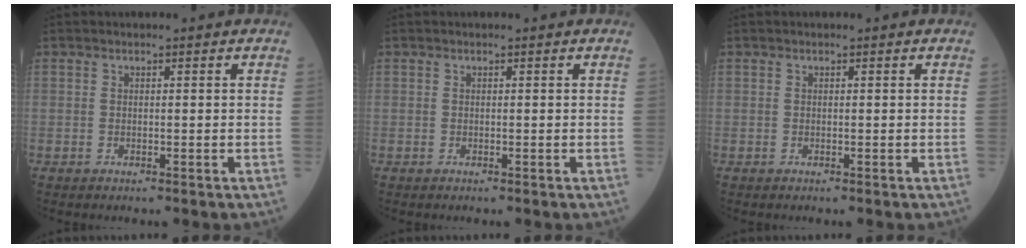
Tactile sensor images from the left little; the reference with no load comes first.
{"total": 0.0}
{"total": 0.0}